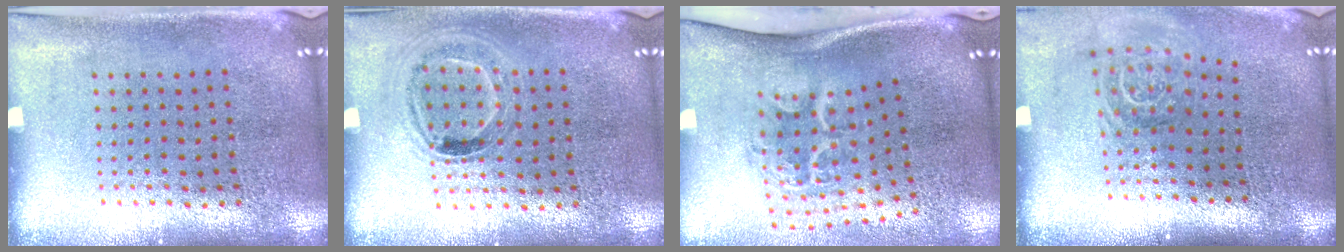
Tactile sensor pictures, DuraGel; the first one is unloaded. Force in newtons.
{"total": 1.0, "press": 0.9, "slide": 0.5}
{"total": 2.2, "press": 1.3, "slide": 1.8}
{"total": 1.6, "press": 1.1, "slide": 1.1}